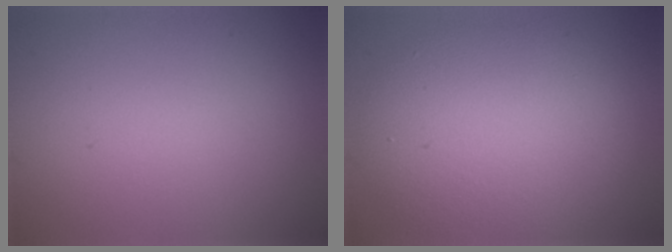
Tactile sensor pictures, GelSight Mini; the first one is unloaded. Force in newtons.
{"total": 7.7, "press": 7.7, "slide": 0.4}